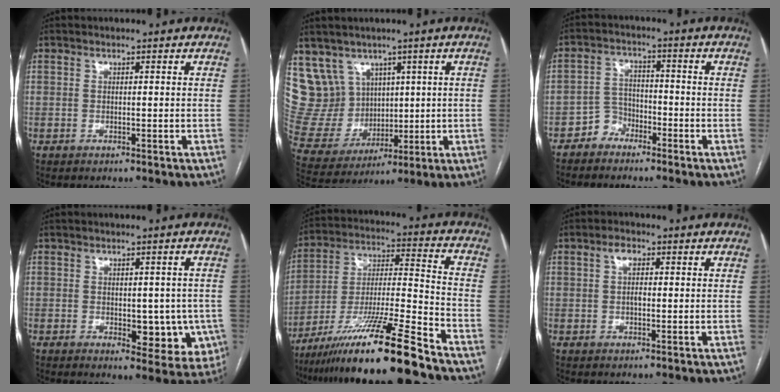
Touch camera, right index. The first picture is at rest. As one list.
[{"total": 11.8, "force": [6.4, 9.7, 1.9], "torque": [-0.057, 0.057, 0.158]}, {"total": 3.8, "force": [-2.7, 2.7, 0.2], "torque": [0.006, 0.012, -0.054]}, {"total": 8.4, "force": [-1.4, 4.5, 6.9], "torque": [-0.060, 0.005, -0.008]}, {"total": 18.9, "force": [-14.6, -1.3, 12.0], "torque": [-0.232, -0.024, -0.259]}, {"total": 2.6, "force": [0.6, 1.5, 2.0], "torque": [-0.040, 0.012, 0.010]}]